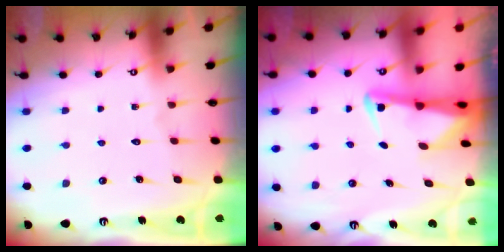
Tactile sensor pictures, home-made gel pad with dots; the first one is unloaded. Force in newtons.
{"total": 2.7, "press": 2.6, "slide": 0.6}